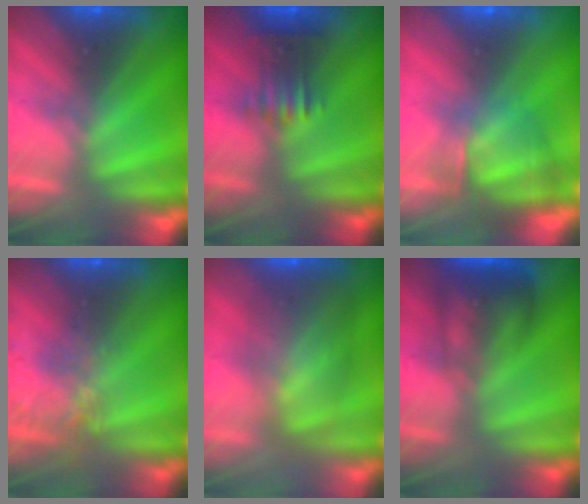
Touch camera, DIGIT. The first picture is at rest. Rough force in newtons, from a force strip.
{"total": 3.6}
{"total": 7.1}
{"total": 7.4}
{"total": 8.9}
{"total": 8.5}